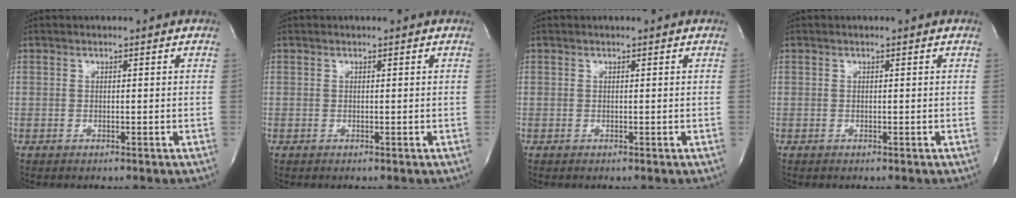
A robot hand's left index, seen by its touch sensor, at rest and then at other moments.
{"total": 0.0}
{"total": 0.0}
{"total": 0.0}